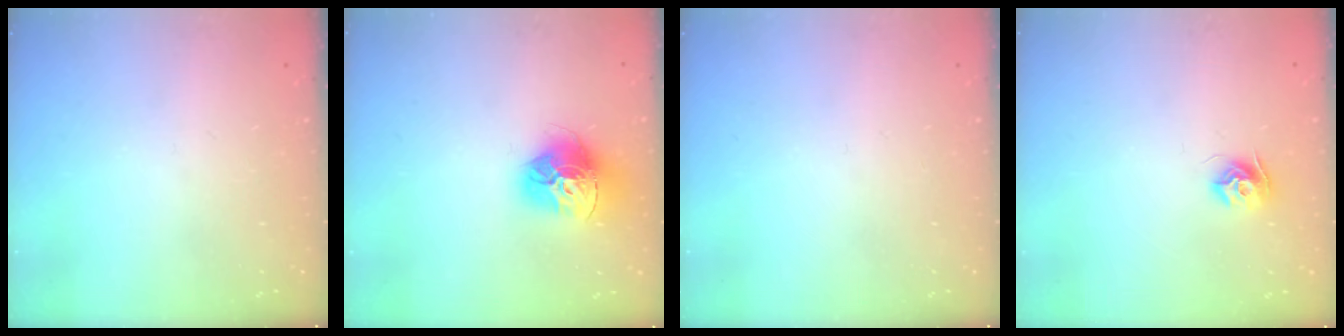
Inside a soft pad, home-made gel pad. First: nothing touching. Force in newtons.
{"total": 15.7, "press": 15.6, "slide": 1.7}
{"total": 0.0}
{"total": 8.1, "press": 8.1, "slide": 0.1}